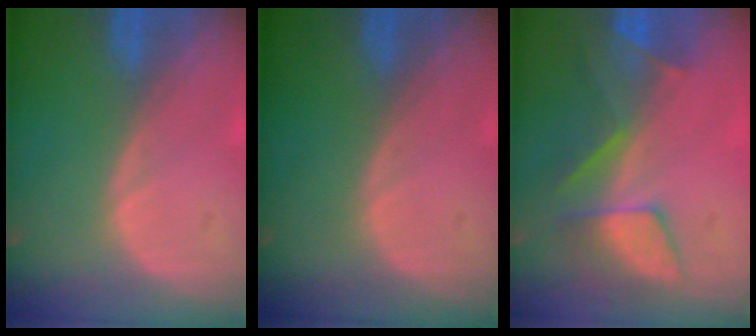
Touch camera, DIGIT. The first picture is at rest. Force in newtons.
{"total": 0.0}
{"total": 8.3, "press": 7.2, "slide": 4.1}